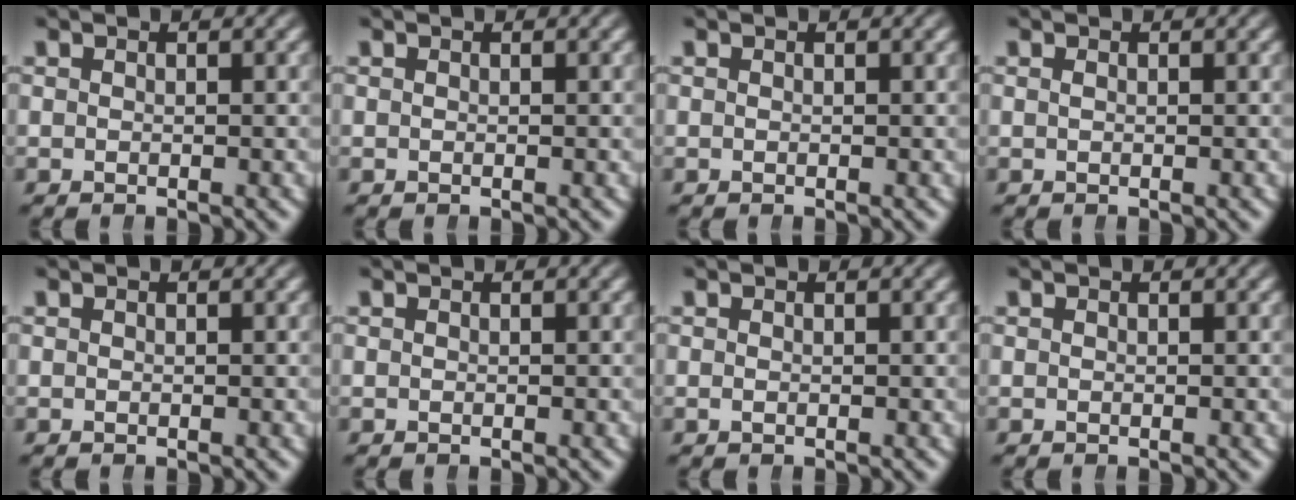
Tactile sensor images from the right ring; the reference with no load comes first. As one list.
[{"total": 0.0}, {"total": 0.0}, {"total": 0.8, "force": [0.0, -0.8, 0.0], "torque": [0.004, -0.004, 0.005]}, {"total": 0.0}, {"total": 0.0}, {"total": 0.0}, {"total": 0.0}]